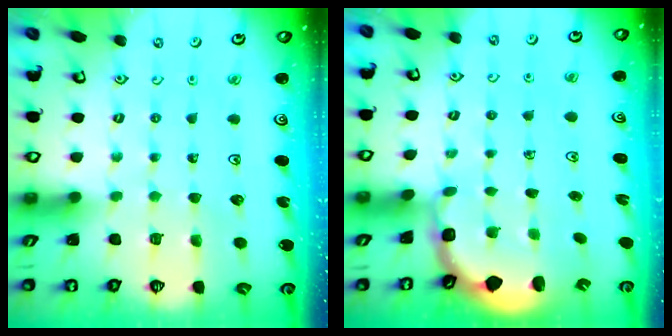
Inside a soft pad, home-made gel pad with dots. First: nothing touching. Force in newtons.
{"total": 2.4, "press": 2.0, "slide": 1.3}